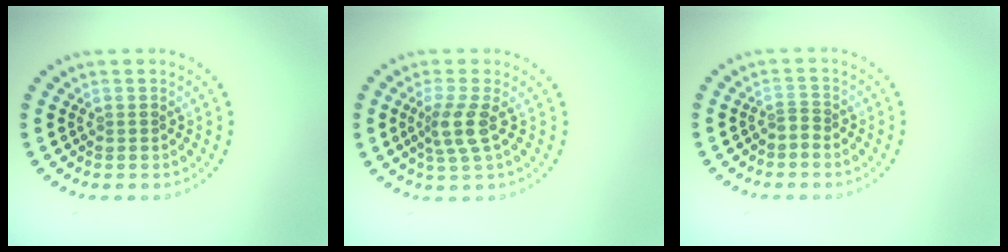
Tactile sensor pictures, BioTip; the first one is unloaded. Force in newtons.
{"total": 2.8, "press": 2.2, "slide": 1.7}
{"total": 0.8, "press": 0.4, "slide": 0.7}